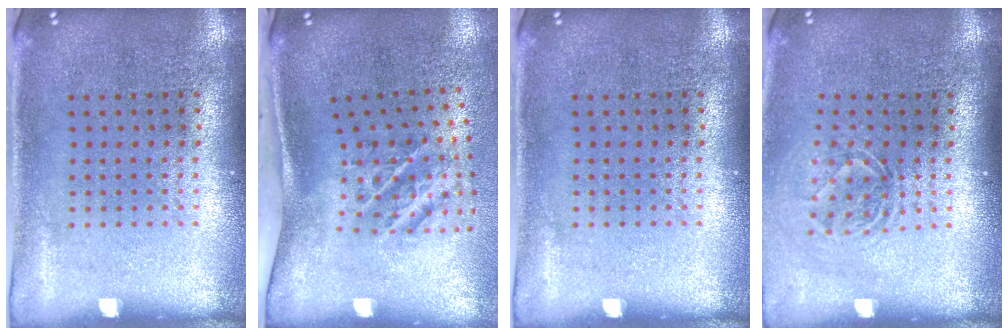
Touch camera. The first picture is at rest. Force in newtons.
{"total": 2.3, "press": 1.3, "slide": 1.9}
{"total": 0.0}
{"total": 1.7, "press": 1.2, "slide": 1.1}